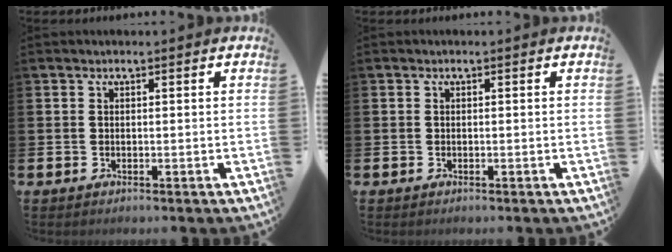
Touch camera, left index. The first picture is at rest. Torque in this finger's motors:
{"motor_torque": [-0.04, -0.02, 0.04, 0.02]}